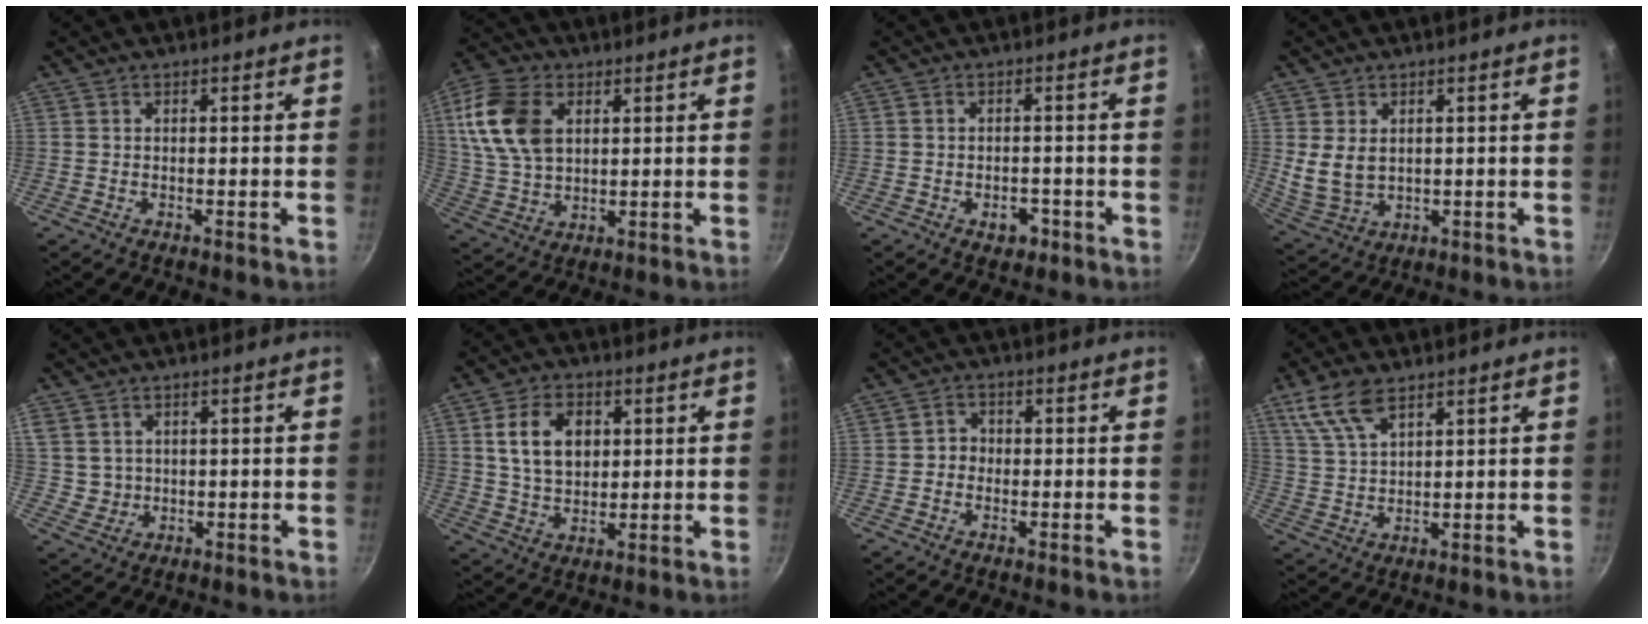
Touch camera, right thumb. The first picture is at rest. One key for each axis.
{"total": 13.8, "fx": 4.0, "fy": 9.1, "fz": 9.5, "tx": -0.172, "ty": -0.006, "tz": 0.079}
{"total": 3.4, "fx": -1.7, "fy": 2.3, "fz": 2.0, "tx": -0.016, "ty": 0.017, "tz": -0.017}
{"total": 6.7, "fx": 1.3, "fy": 4.7, "fz": 4.5, "tx": -0.079, "ty": -0.016, "tz": 0.041}
{"total": 3.6, "fx": 1.1, "fy": 3.2, "fz": 1.0, "tx": 0.001, "ty": 0.003, "tz": 0.027}
{"total": 10.7, "fx": 2.8, "fy": 7.5, "fz": 7.2, "tx": -0.104, "ty": -0.006, "tz": 0.051}
{"total": 2.5, "fx": -0.5, "fy": 2.3, "fz": 0.8, "tx": 0.003, "ty": 0.009, "tz": -0.012}
{"total": 8.4, "fx": 5.3, "fy": 3.5, "fz": 5.5, "tx": -0.110, "ty": -0.014, "tz": 0.115}